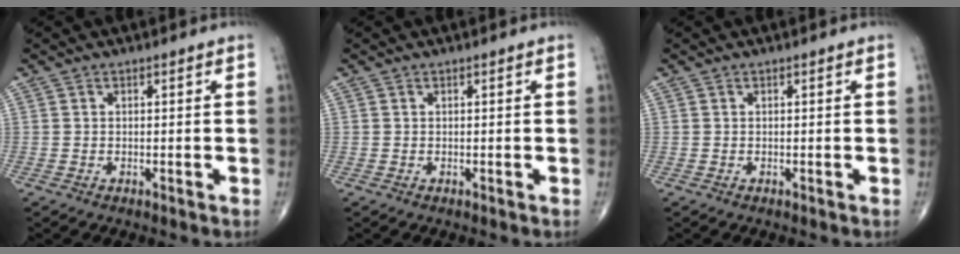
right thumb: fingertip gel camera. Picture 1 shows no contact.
{"total": 0.0}
{"total": 0.0}